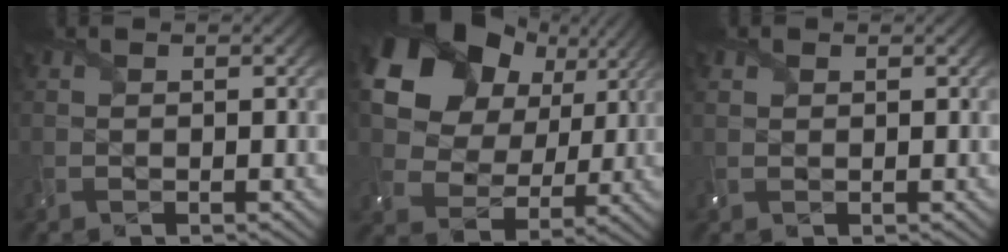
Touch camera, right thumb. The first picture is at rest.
{"total": 16.6, "force": [7.5, 12.1, 8.6], "torque": [-0.200, 0.038, 0.134]}
{"total": 1.2, "force": [0.8, 0.8, 0.4], "torque": [-0.013, 0.004, 0.015]}